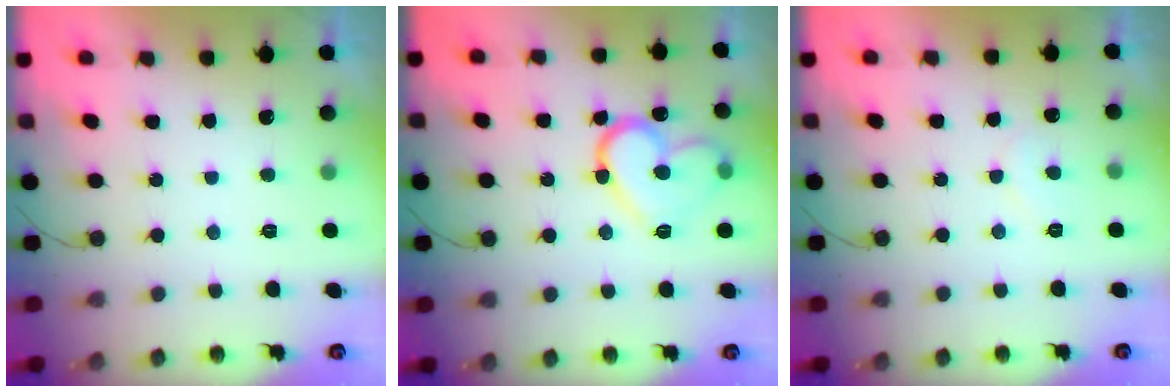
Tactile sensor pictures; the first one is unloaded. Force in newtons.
{"total": 14.2, "press": 14.1, "slide": 1.4}
{"total": 5.3, "press": 5.2, "slide": 0.4}